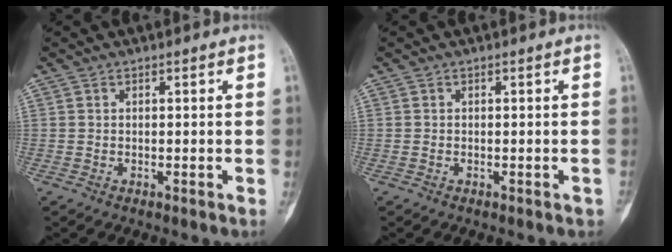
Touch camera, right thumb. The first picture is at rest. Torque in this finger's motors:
{"motor_torque": [0.23, 0.16, 0.09, 0.09, 0.00]}